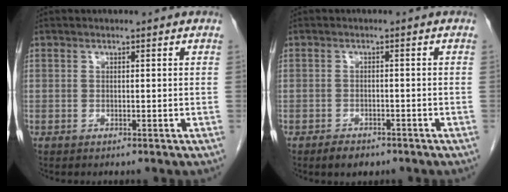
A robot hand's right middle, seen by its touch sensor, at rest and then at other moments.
{"total": 2.8, "force": [-2.1, 1.4, 1.2], "torque": [-0.021, 0.000, -0.026]}